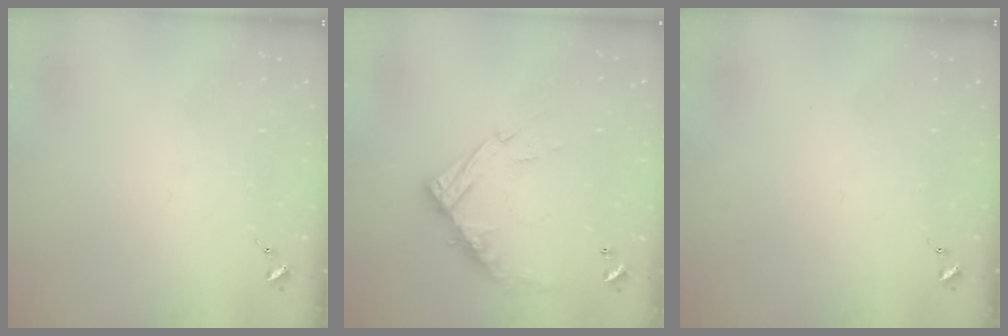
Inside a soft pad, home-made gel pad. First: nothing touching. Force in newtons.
{"total": 13.3, "press": 13.2, "slide": 1.2}
{"total": 0.0}